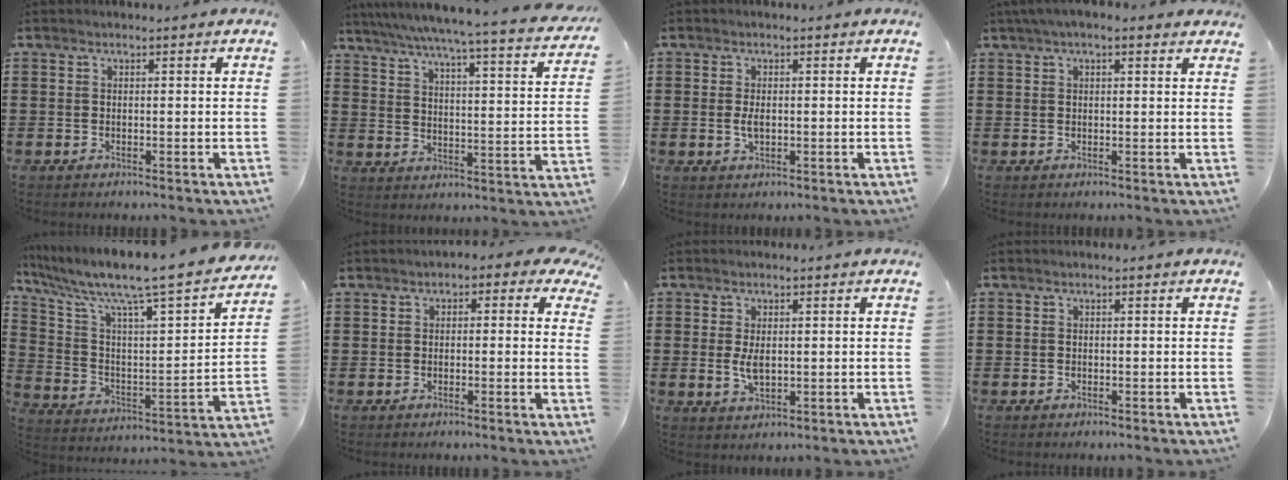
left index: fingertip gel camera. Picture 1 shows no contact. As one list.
[{"total": 5.0, "force": [4.2, -0.9, 2.6], "torque": [-0.071, -0.041, 0.060]}, {"total": 2.2, "force": [-0.2, 1.1, 1.9], "torque": [-0.046, -0.001, -0.007]}, {"total": 3.8, "force": [3.0, 1.0, 2.2], "torque": [-0.050, 0.005, 0.053]}, {"total": 8.4, "force": [6.7, 0.5, 5.0], "torque": [-0.130, -0.061, 0.100]}, {"total": 1.3, "force": [0.0, 0.9, 0.9], "torque": [-0.023, 0.007, -0.004]}, {"total": 3.3, "force": [0.1, 1.7, 2.9], "torque": [-0.065, 0.002, -0.001]}, {"total": 0.0}]